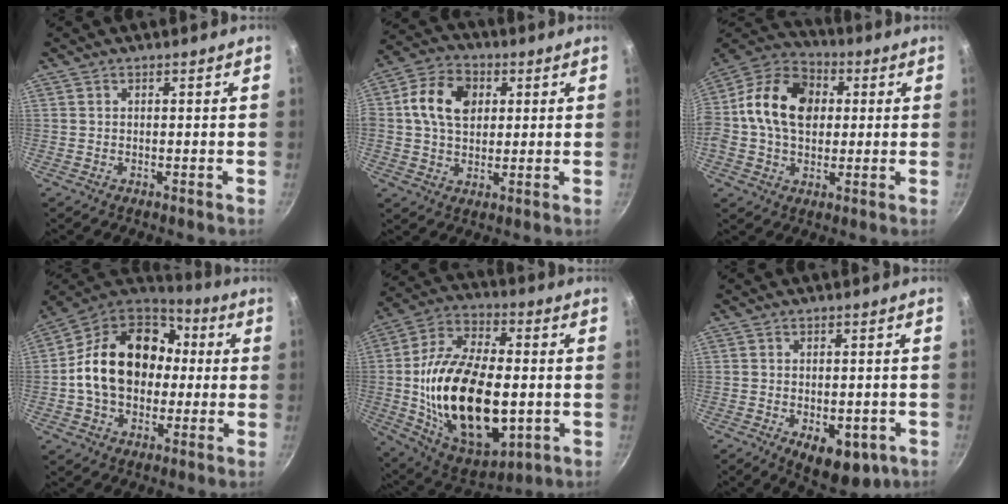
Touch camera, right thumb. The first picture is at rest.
{"total": 11.4, "force": [2.4, 8.2, 7.5], "torque": [-0.120, 0.009, 0.028]}
{"total": 17.7, "force": [2.1, 12.8, 12.0], "torque": [-0.188, 0.027, 0.016]}
{"total": 21.7, "force": [0.8, 16.2, 14.4], "torque": [-0.230, 0.045, 0.009]}
{"total": 28.3, "force": [-2.6, 15.8, 23.4], "torque": [-0.409, 0.014, -0.033]}
{"total": 10.3, "force": [-3.8, 5.6, 7.8], "torque": [-0.071, 0.003, -0.036]}